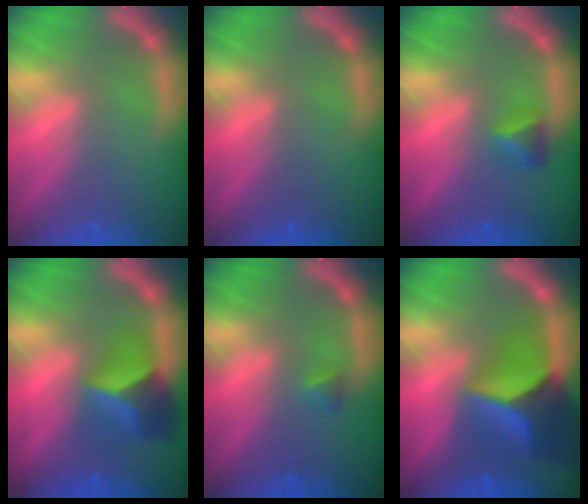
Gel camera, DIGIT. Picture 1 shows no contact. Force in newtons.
{"total": 0.0}
{"total": 1.9}
{"total": 5.4}
{"total": 0.9}
{"total": 10.0}